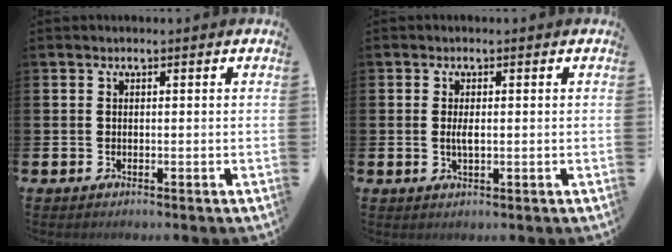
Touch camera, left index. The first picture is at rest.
{"total": 1.9, "force": [0.1, 0.7, 1.8], "torque": [-0.031, 0.001, -0.001]}